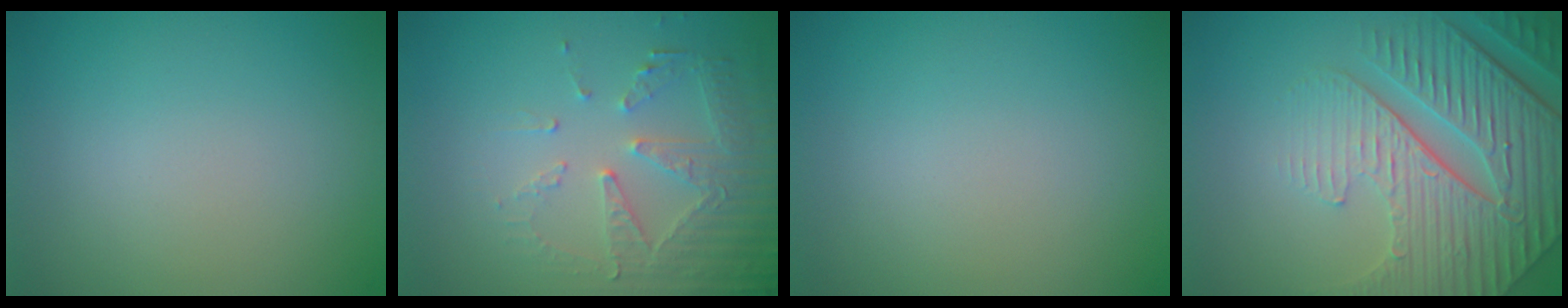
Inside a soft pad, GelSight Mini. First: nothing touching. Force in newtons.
{"total": 5.3, "press": 3.7, "slide": 3.8}
{"total": 0.0}
{"total": 7.2, "press": 5.8, "slide": 4.3}